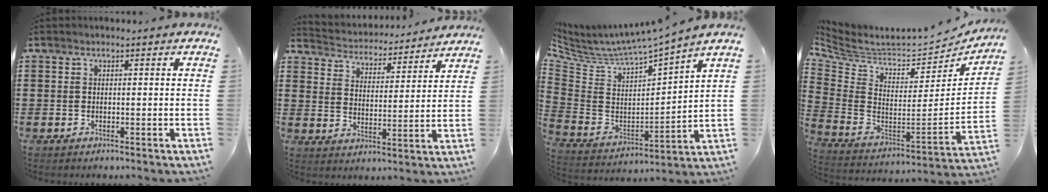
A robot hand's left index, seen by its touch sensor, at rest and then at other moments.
{"total": 3.5, "force": [3.5, 0.1, -0.3], "torque": [-0.019, -0.034, 0.053]}
{"total": 5.2, "force": [4.9, 0.4, 1.6], "torque": [-0.064, -0.051, 0.077]}
{"total": 4.8, "force": [4.6, 1.1, 1.2], "torque": [-0.055, -0.056, 0.074]}